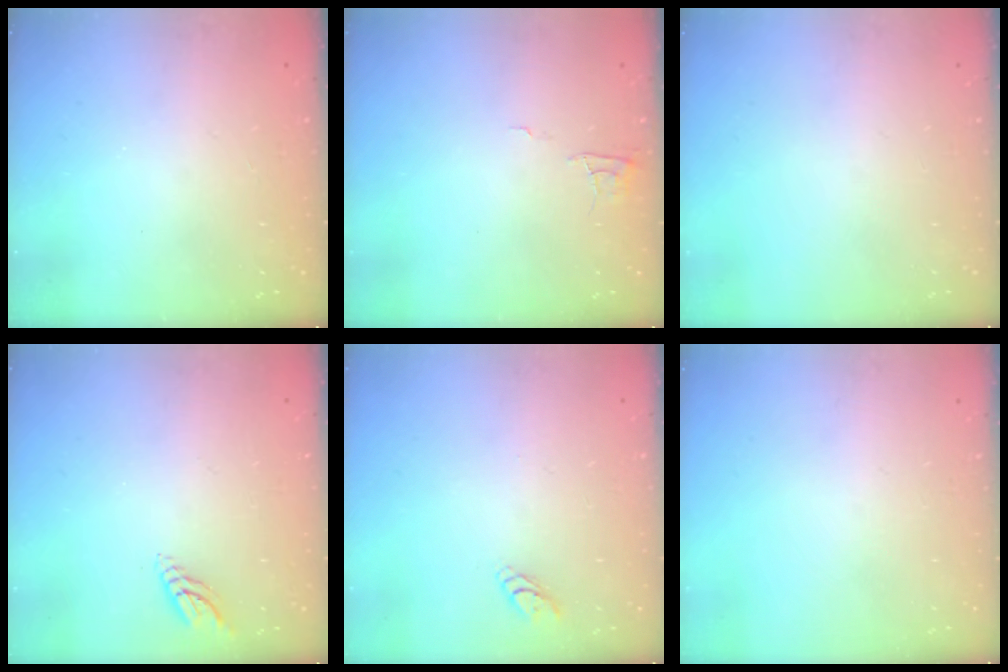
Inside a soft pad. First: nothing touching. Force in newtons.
{"total": 4.3, "press": 4.3, "slide": 0.5}
{"total": 0.0}
{"total": 5.0, "press": 5.0, "slide": 0.5}
{"total": 3.3, "press": 3.3, "slide": 0.3}
{"total": 0.0}